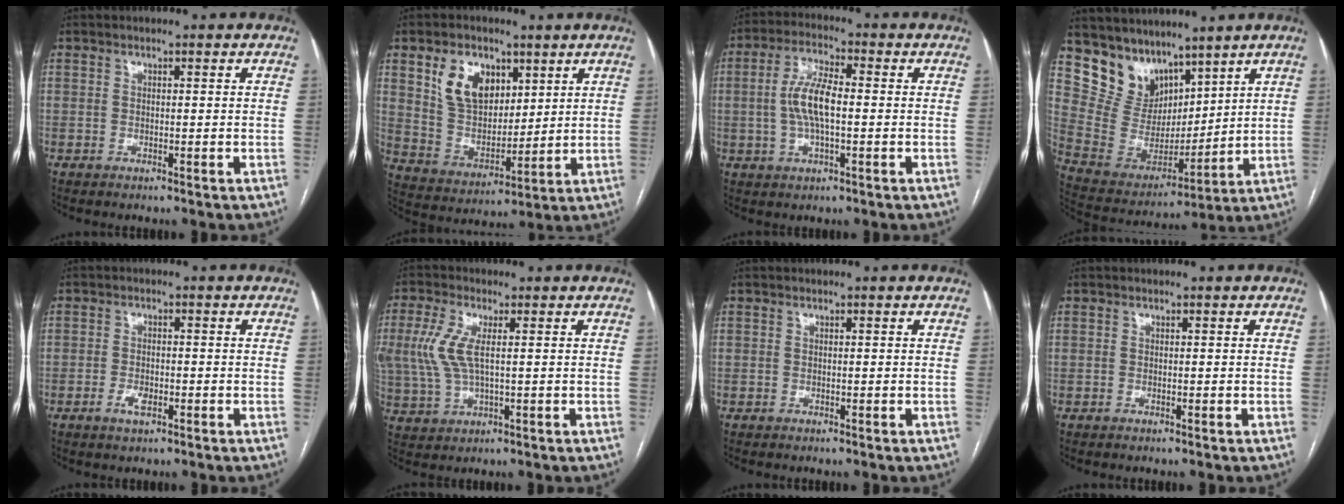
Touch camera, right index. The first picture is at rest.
{"total": 10.9, "force": [5.2, 7.1, 6.4], "torque": [-0.130, 0.017, 0.109]}
{"total": 7.7, "force": [-0.3, 2.2, 7.4], "torque": [-0.155, 0.009, -0.007]}
{"total": 11.2, "force": [8.9, 6.0, 3.1], "torque": [-0.078, 0.020, 0.192]}
{"total": 2.9, "force": [-1.2, 1.2, 2.3], "torque": [-0.045, 0.002, -0.021]}
{"total": 7.4, "force": [1.4, 2.6, 6.8], "torque": [-0.177, 0.003, 0.032]}
{"total": 0.0}
{"total": 0.0}